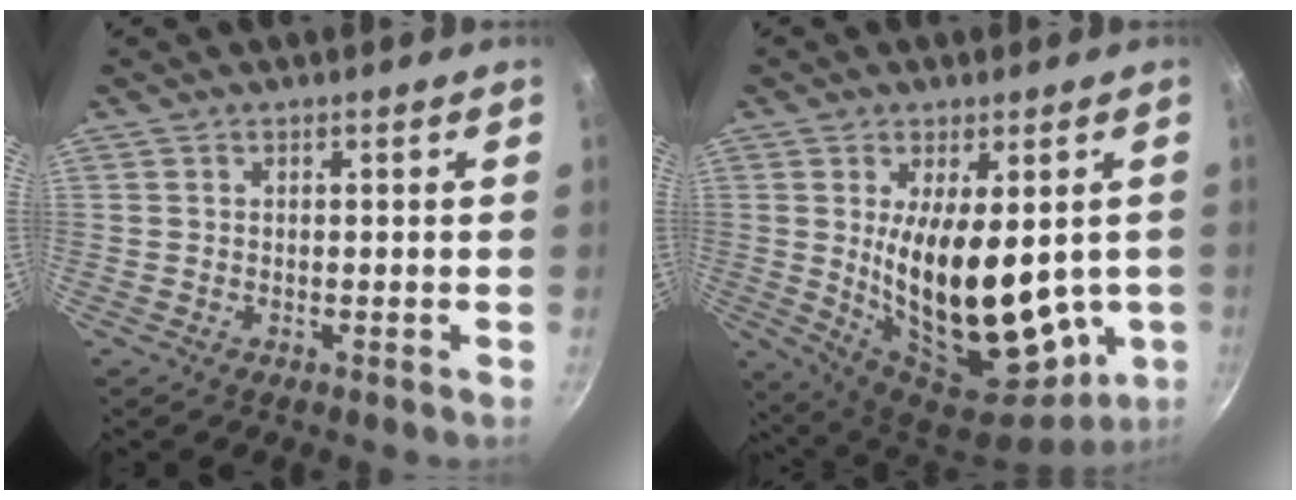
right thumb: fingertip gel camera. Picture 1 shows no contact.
{"total": 22.1, "force": [-1.5, 10.8, 19.2], "torque": [-0.284, -0.029, 0.017]}